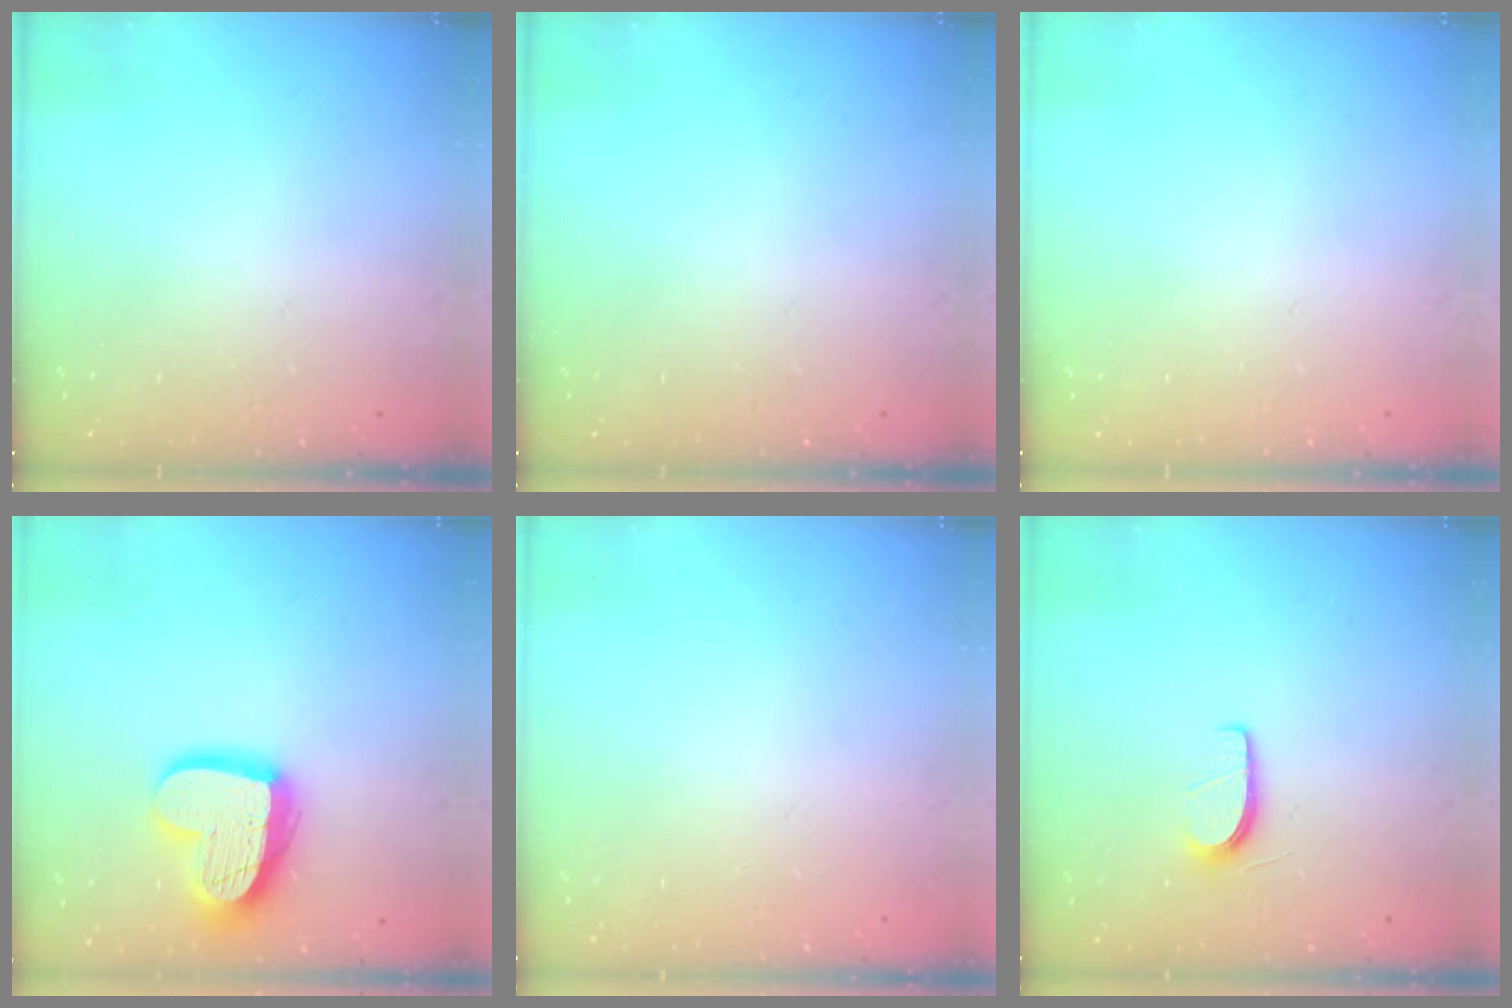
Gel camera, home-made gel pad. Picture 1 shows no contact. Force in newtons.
{"total": 0.0}
{"total": 0.0}
{"total": 17.8, "press": 17.7, "slide": 1.7}
{"total": 0.0}
{"total": 5.6, "press": 5.6, "slide": 0.7}